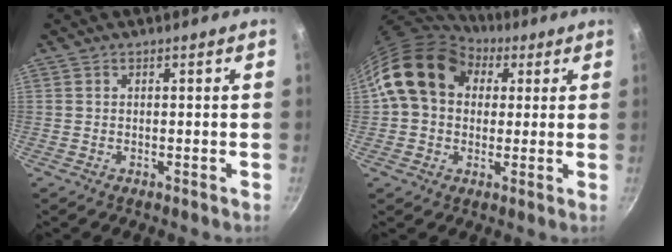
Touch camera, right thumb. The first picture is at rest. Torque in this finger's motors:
{"motor_torque": [1.31, 2.64, 0.64, -0.59, 0.20]}